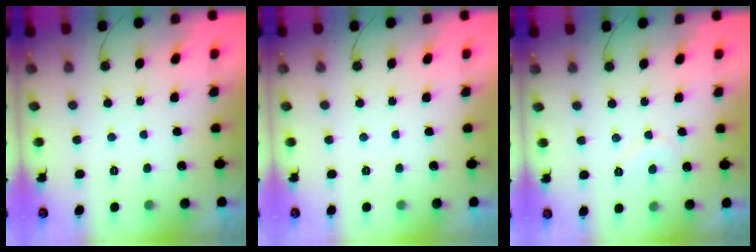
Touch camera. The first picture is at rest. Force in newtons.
{"total": 0.0}
{"total": 5.7, "press": 5.6, "slide": 0.6}